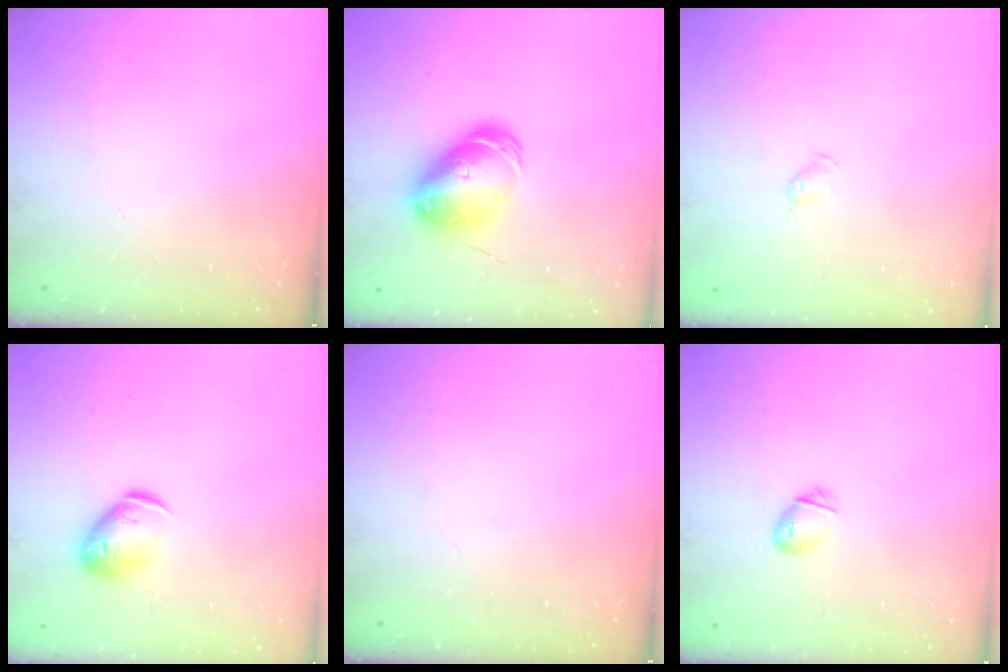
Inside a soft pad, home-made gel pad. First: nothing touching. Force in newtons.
{"total": 9.9, "press": 9.8, "slide": 1.4}
{"total": 2.9, "press": 2.8, "slide": 0.5}
{"total": 10.6, "press": 10.4, "slide": 1.8}
{"total": 0.0}
{"total": 4.2, "press": 4.1, "slide": 0.7}